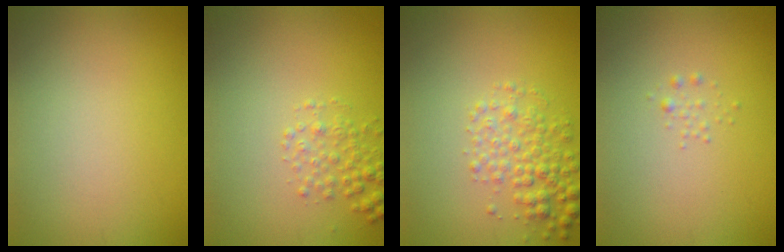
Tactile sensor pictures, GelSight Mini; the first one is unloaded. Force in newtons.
{"total": 2.0, "press": 2.0, "slide": 0.1}
{"total": 3.3, "press": 3.3, "slide": 0.1}
{"total": 0.7, "press": 0.7, "slide": 0.0}